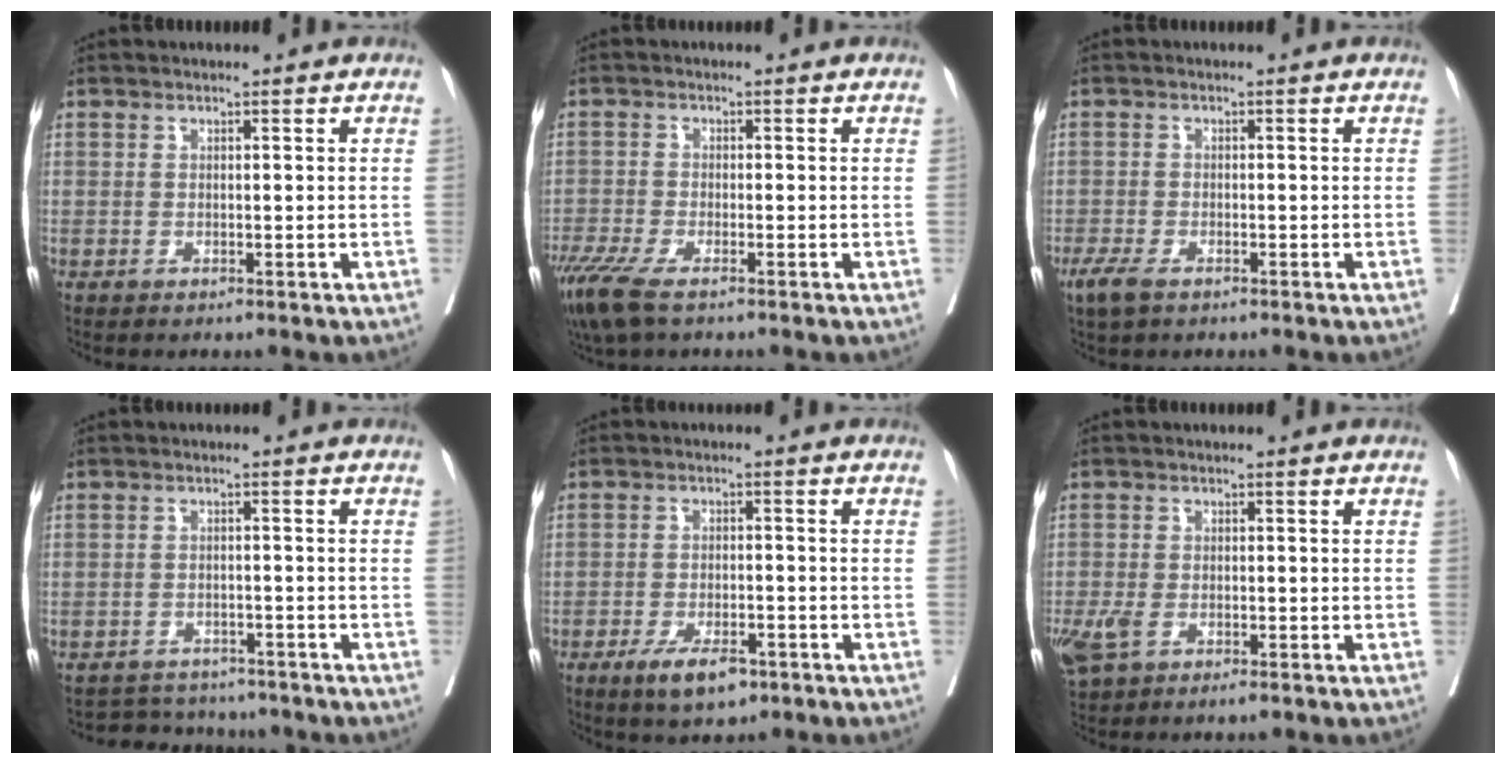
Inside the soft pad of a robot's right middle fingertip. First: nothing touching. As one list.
[{"total": 6.1, "force": [-4.2, 1.3, 4.2], "torque": [-0.081, -0.017, -0.077]}, {"total": 3.2, "force": [-2.0, 1.3, 2.2], "torque": [-0.047, -0.006, -0.034]}, {"total": 6.4, "force": [-6.0, 2.2, 0.6], "torque": [-0.001, 0.010, -0.078]}, {"total": 6.0, "force": [-3.7, 2.3, 4.2], "torque": [-0.075, -0.005, -0.054]}, {"total": 5.9, "force": [-2.8, 2.9, 4.3], "torque": [-0.096, -0.010, -0.046]}]